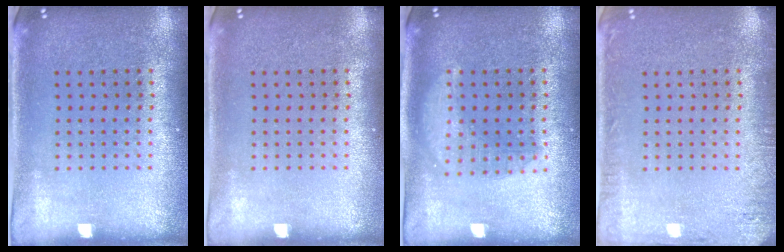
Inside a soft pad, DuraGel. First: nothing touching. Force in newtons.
{"total": 0.0}
{"total": 1.3, "press": 1.3, "slide": 0.3}
{"total": 1.9, "press": 1.9, "slide": 0.2}